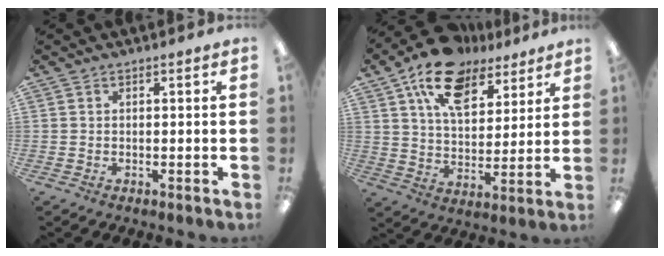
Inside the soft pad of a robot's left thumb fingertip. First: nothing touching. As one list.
[{"total": 16.2, "force": [11.0, 8.5, 8.4], "torque": [-0.148, -0.048, 0.198]}]